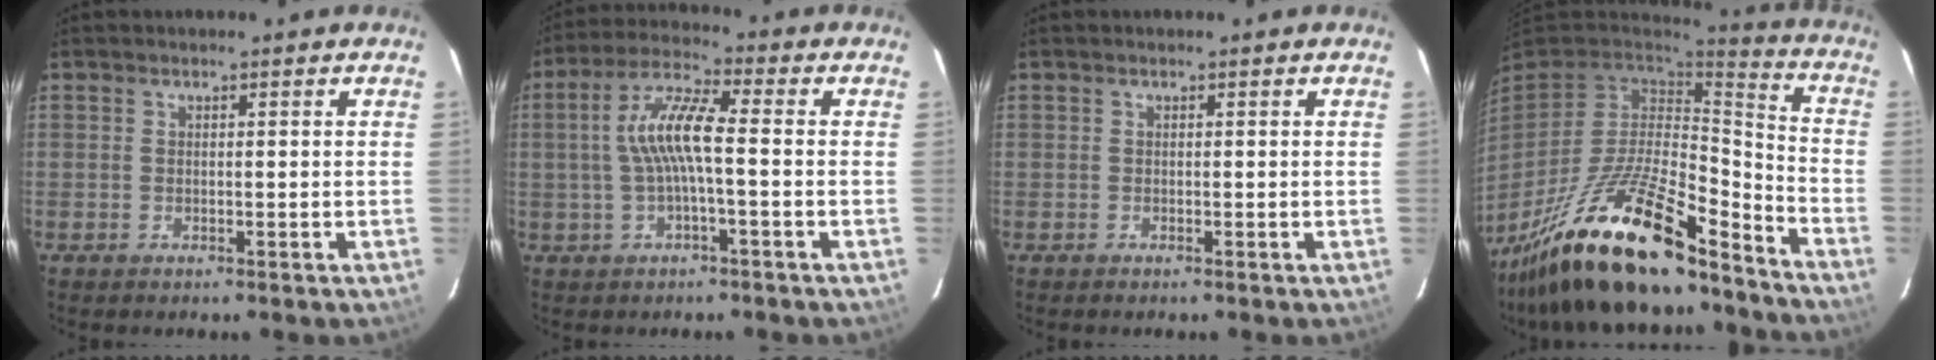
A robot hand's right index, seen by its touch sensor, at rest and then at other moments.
{"total": 8.7, "force": [-0.6, 1.4, 8.5], "torque": [-0.175, 0.015, -0.010]}
{"total": 0.0}
{"total": 25.5, "force": [-18.3, 7.1, 16.2], "torque": [-0.310, -0.030, -0.312]}